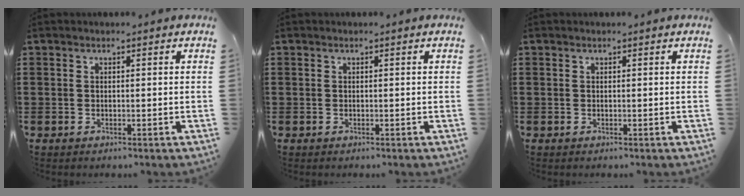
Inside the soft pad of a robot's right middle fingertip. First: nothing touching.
{"total": 0.0}
{"total": 0.0}